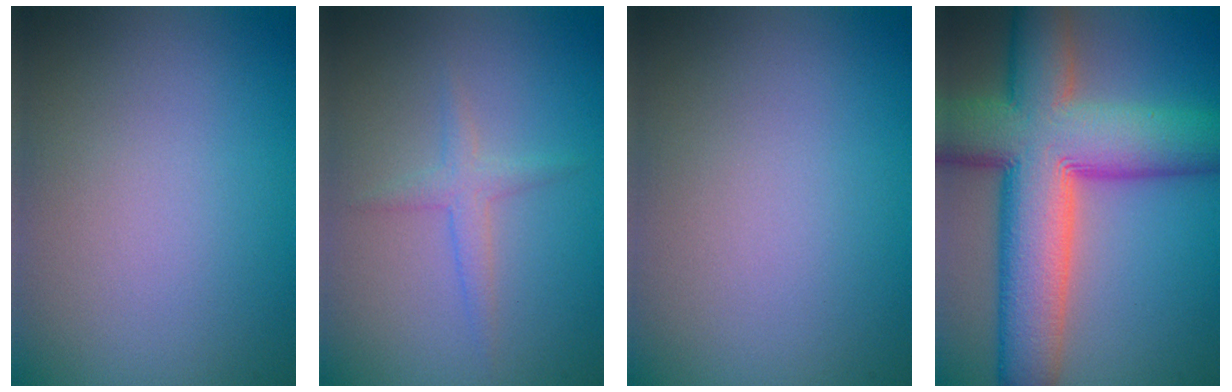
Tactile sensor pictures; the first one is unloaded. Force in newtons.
{"total": 1.6, "press": 1.6, "slide": 0.0}
{"total": 0.0}
{"total": 13.6, "press": 13.5, "slide": 0.6}